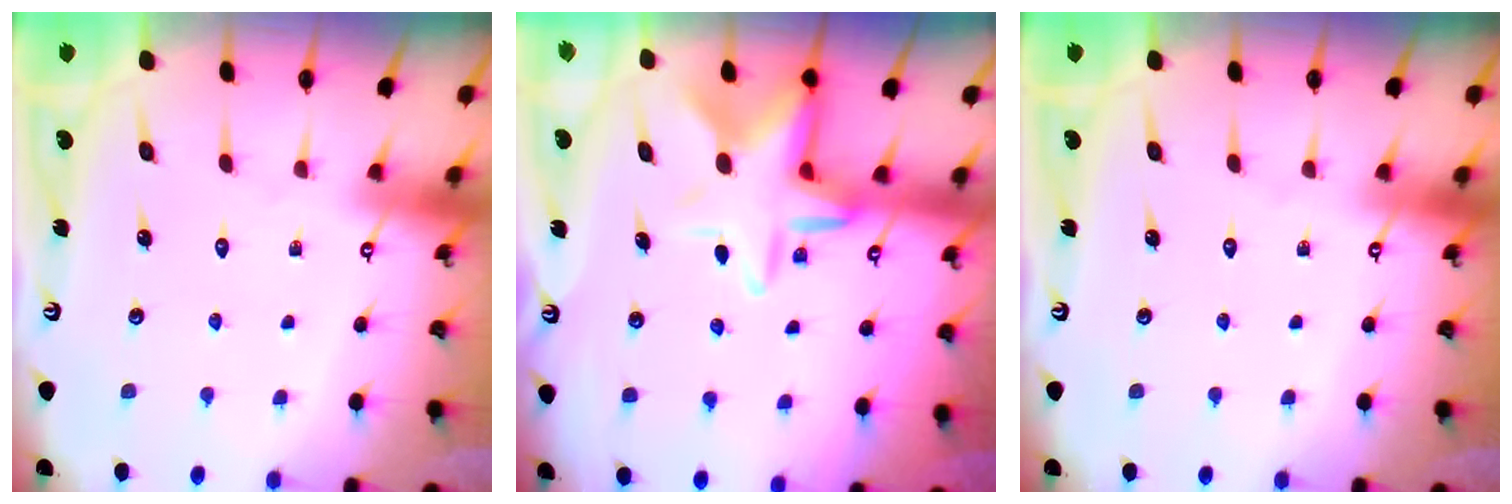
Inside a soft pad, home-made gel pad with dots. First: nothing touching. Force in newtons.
{"total": 10.2, "press": 10.0, "slide": 2.2}
{"total": 0.0}